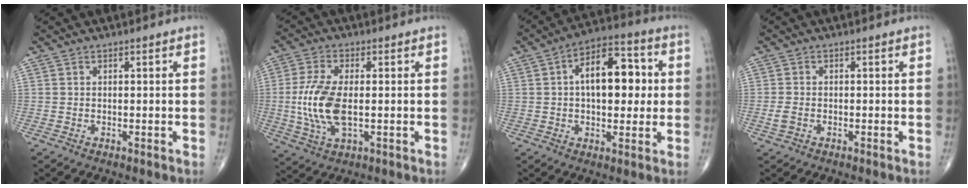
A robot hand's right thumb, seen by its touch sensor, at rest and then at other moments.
{"total": 10.8, "force": [-0.6, 4.9, 9.6], "torque": [-0.212, -0.004, -0.009]}
{"total": 14.1, "force": [1.8, 7.6, 11.8], "torque": [-0.143, 0.019, 0.020]}
{"total": 2.0, "force": [-0.6, 1.3, 1.5], "torque": [-0.037, 0.005, -0.013]}